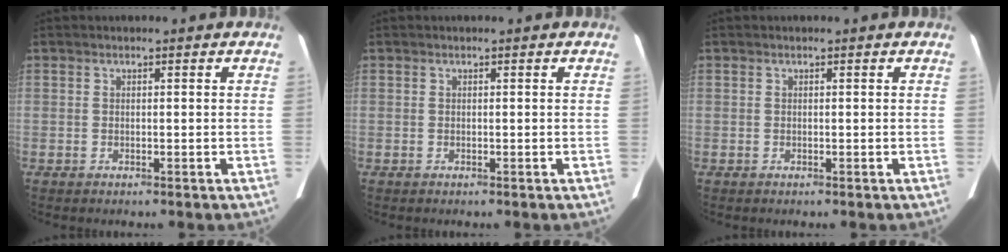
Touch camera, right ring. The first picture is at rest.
{"total": 0.0}
{"total": 0.0}